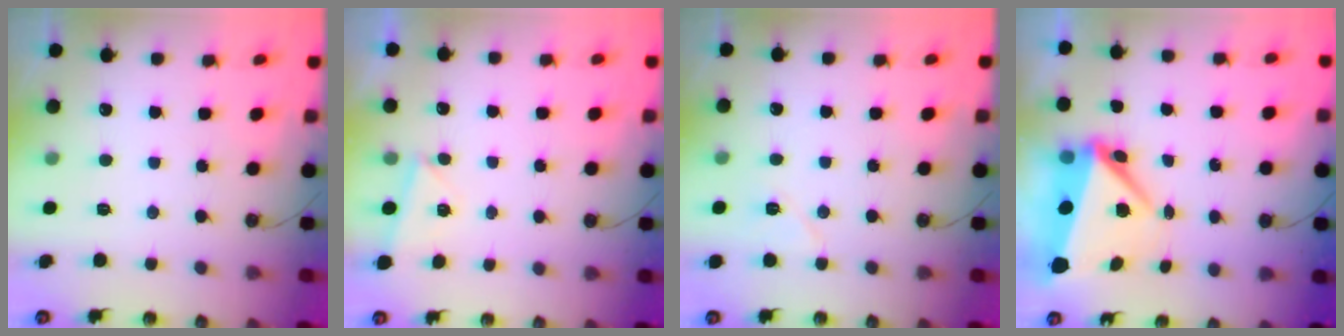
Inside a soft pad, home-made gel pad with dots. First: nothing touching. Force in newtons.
{"total": 3.1, "press": 2.7, "slide": 1.6}
{"total": 6.8, "press": 5.3, "slide": 4.3}
{"total": 8.0, "press": 7.9, "slide": 1.1}